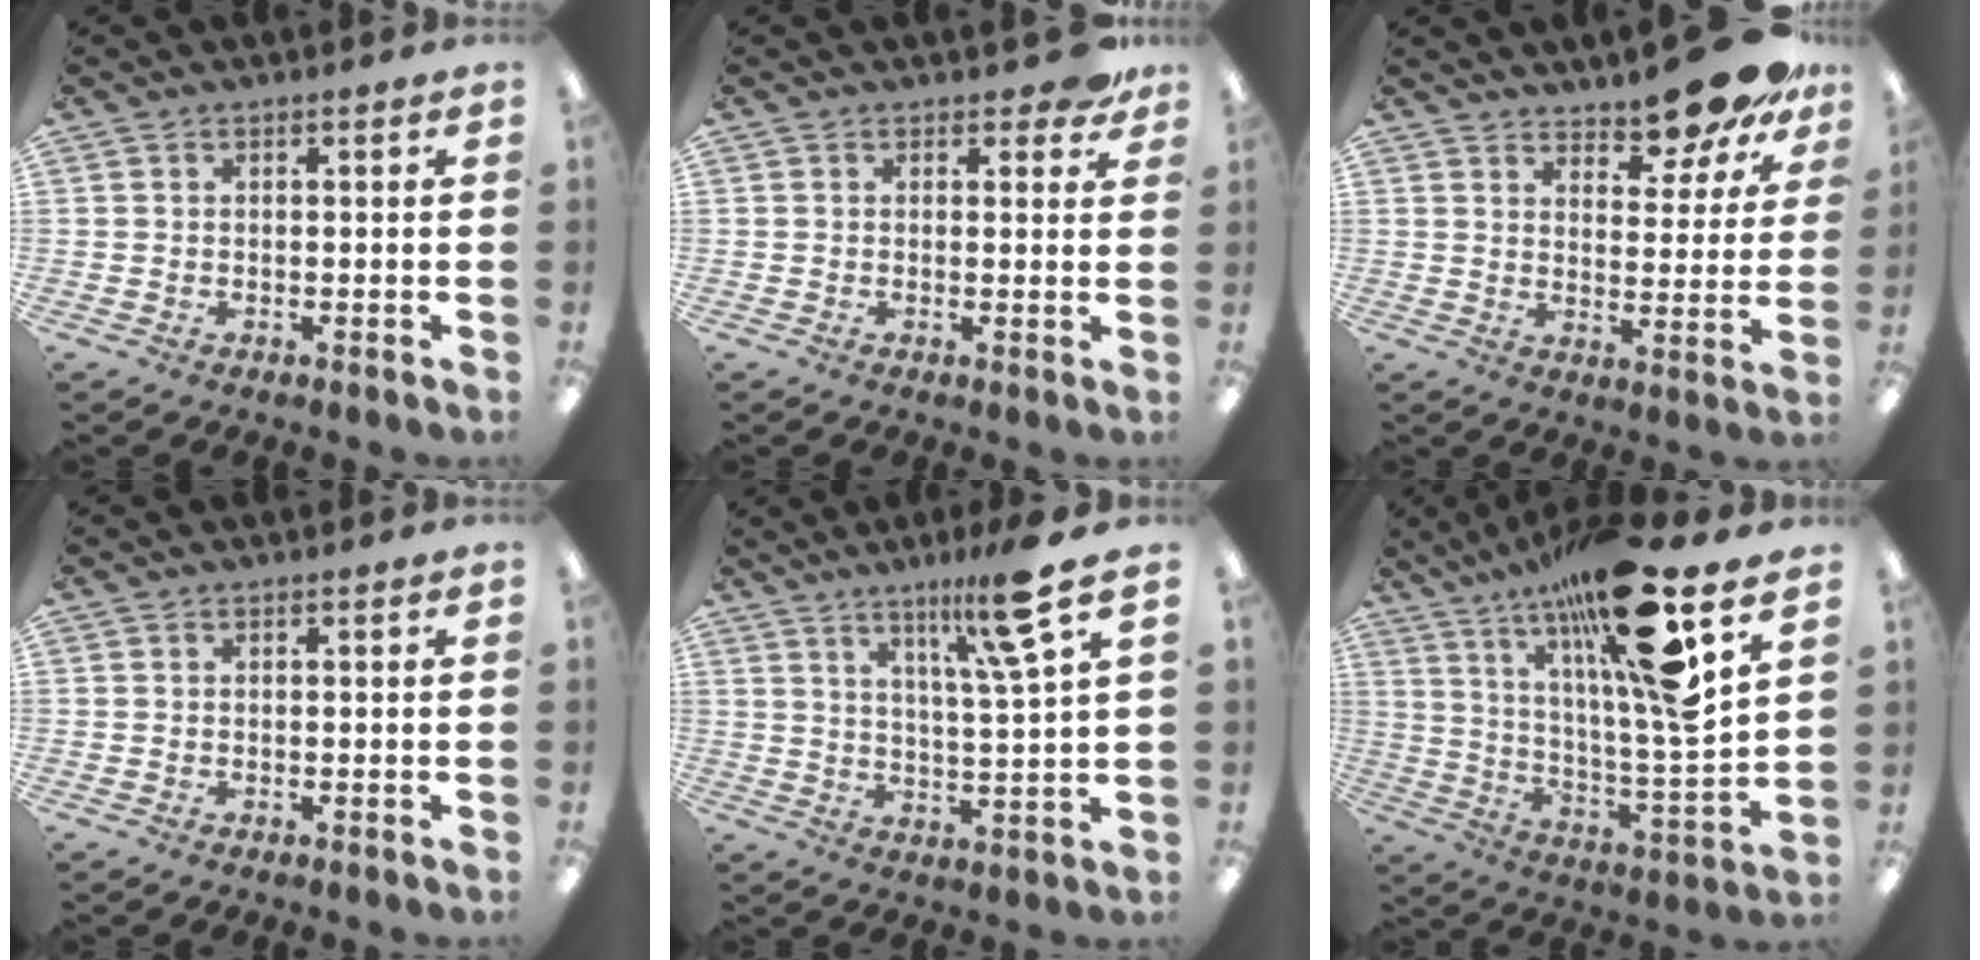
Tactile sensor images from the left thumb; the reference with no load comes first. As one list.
[{"total": 3.5, "force": [2.2, 1.8, 2.1], "torque": [-0.014, -0.007, 0.035]}, {"total": 11.9, "force": [10.6, 3.1, 4.4], "torque": [-0.049, -0.083, 0.189]}, {"total": 0.0}, {"total": 13.1, "force": [8.2, 0.9, 10.1], "torque": [-0.167, -0.034, 0.123]}, {"total": 24.7, "force": [16.5, 3.7, 18.0], "torque": [-0.303, -0.089, 0.253]}]